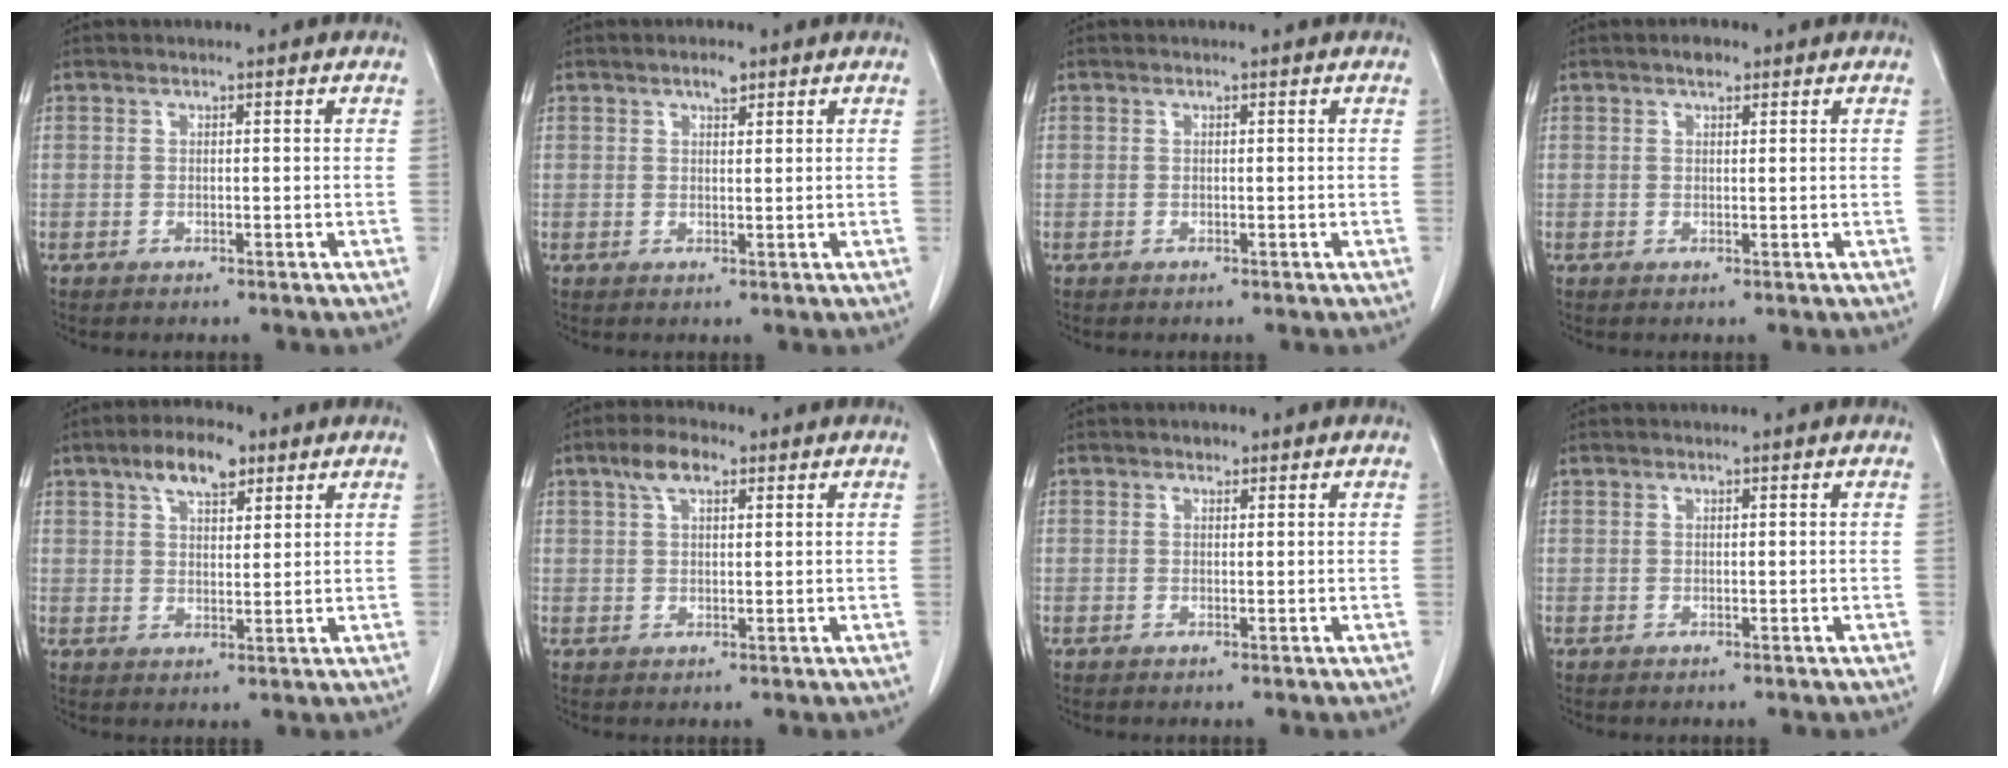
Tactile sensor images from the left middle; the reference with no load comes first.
{"total": 1.8, "force": [1.2, 0.6, 1.2], "torque": [-0.021, 0.001, 0.020]}
{"total": 0.0}
{"total": 1.6, "force": [1.1, 0.7, 0.9], "torque": [-0.017, 0.004, 0.016]}
{"total": 6.8, "force": [4.2, 2.8, 4.6], "torque": [-0.083, 0.013, 0.071]}
{"total": 4.6, "force": [2.7, 1.9, 3.3], "torque": [-0.069, 0.015, 0.050]}
{"total": 0.9, "force": [0.6, 0.5, 0.3], "torque": [-0.006, -0.002, 0.007]}
{"total": 0.0}